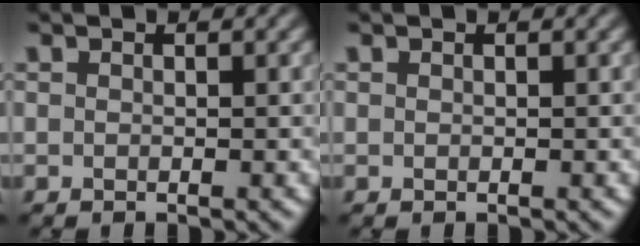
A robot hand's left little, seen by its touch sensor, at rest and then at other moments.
{"total": 0.0}